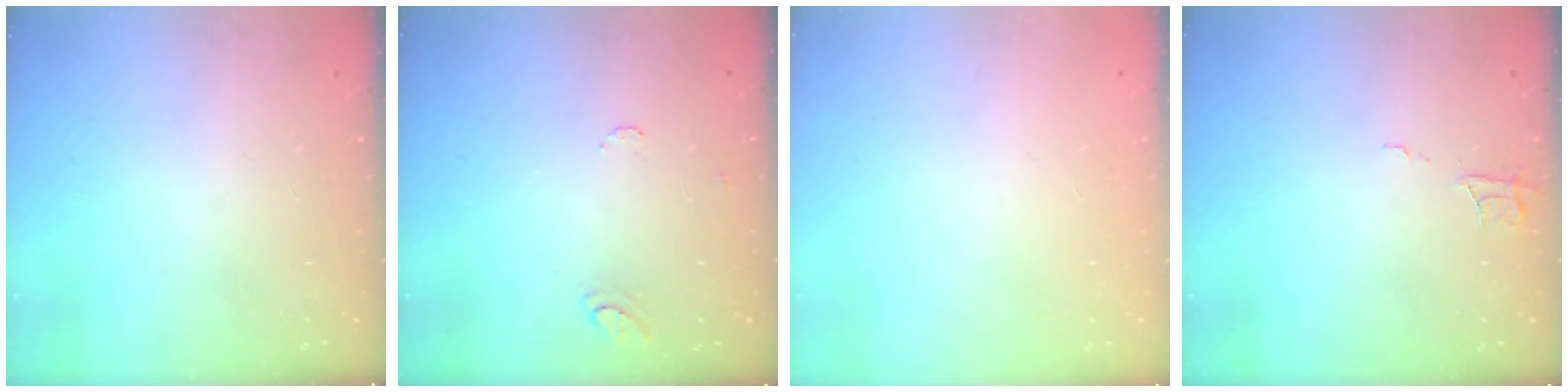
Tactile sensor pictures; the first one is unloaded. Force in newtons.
{"total": 5.9, "press": 5.9, "slide": 0.5}
{"total": 0.0}
{"total": 5.6, "press": 5.6, "slide": 0.3}